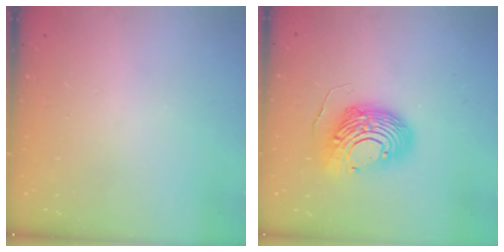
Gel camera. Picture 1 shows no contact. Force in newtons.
{"total": 14.1, "press": 14.0, "slide": 1.2}